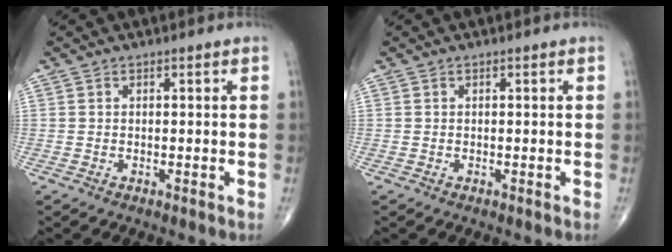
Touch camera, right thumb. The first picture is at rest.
{"total": 0.0}